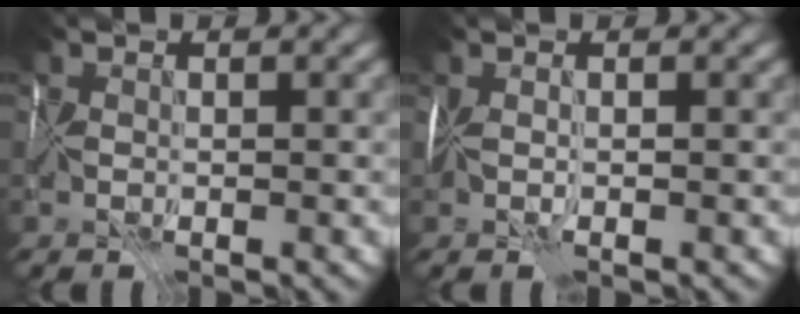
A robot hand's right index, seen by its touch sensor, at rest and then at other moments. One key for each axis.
{"total": 1.7, "fx": -0.5, "fy": 0.6, "fz": 1.5, "tx": -0.028, "ty": -0.003, "tz": -0.013}